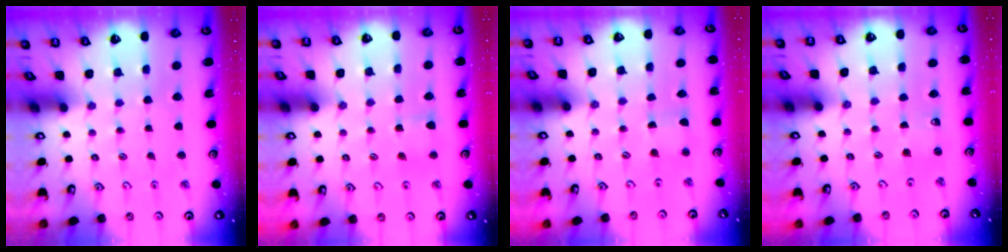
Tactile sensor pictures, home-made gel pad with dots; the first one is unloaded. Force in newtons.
{"total": 3.7, "press": 3.6, "slide": 0.5}
{"total": 1.7, "press": 1.7, "slide": 0.2}
{"total": 1.9, "press": 1.8, "slide": 0.4}